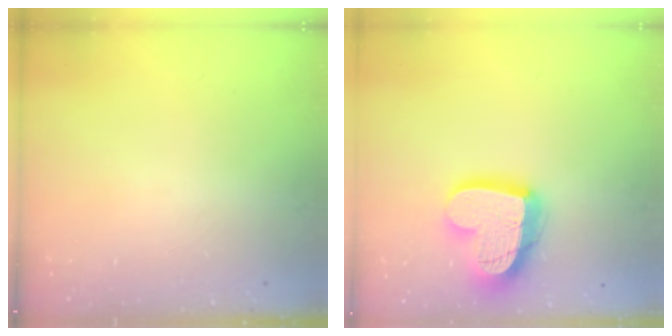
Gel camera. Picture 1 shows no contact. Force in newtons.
{"total": 21.4, "press": 21.3, "slide": 2.1}